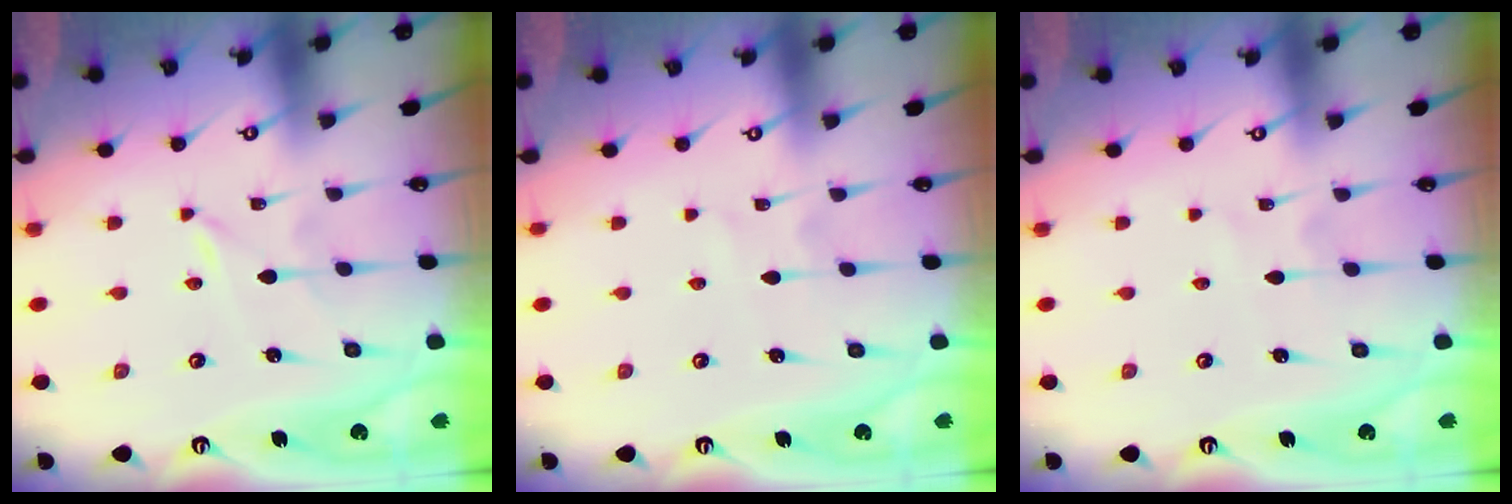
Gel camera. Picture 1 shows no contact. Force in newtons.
{"total": 2.2, "press": 2.1, "slide": 0.3}
{"total": 2.6, "press": 2.6, "slide": 0.2}